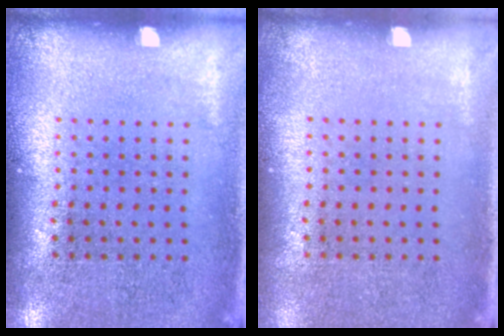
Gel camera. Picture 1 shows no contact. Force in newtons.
{"total": 0.0}